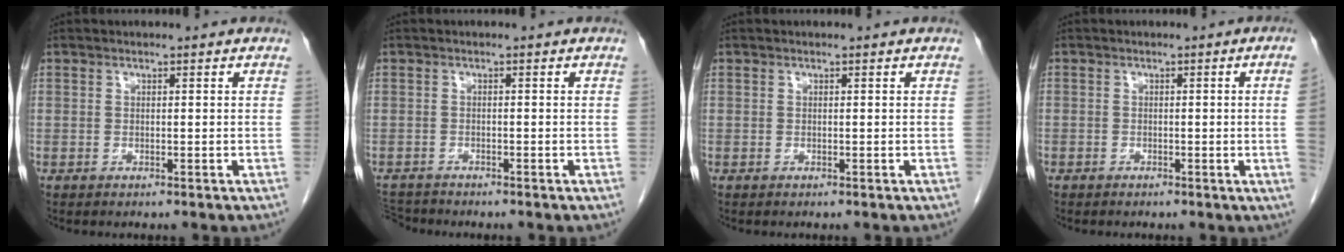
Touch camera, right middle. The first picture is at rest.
{"total": 2.8, "force": [-2.8, 0.3, -0.3], "torque": [0.004, -0.013, -0.050]}
{"total": 0.0}
{"total": 3.0, "force": [-0.4, -1.0, 2.8], "torque": [-0.028, -0.002, -0.006]}